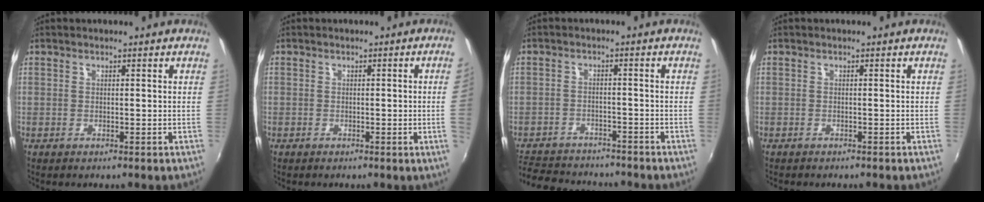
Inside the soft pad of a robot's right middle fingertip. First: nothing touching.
{"total": 2.3, "force": [-0.2, -1.3, 1.9], "torque": [-0.027, -0.013, 0.001]}
{"total": 12.5, "force": [-10.7, 5.0, 3.9], "torque": [-0.110, 0.011, -0.164]}
{"total": 0.8, "force": [-0.7, 0.1, 0.1], "torque": [-0.006, -0.004, -0.011]}